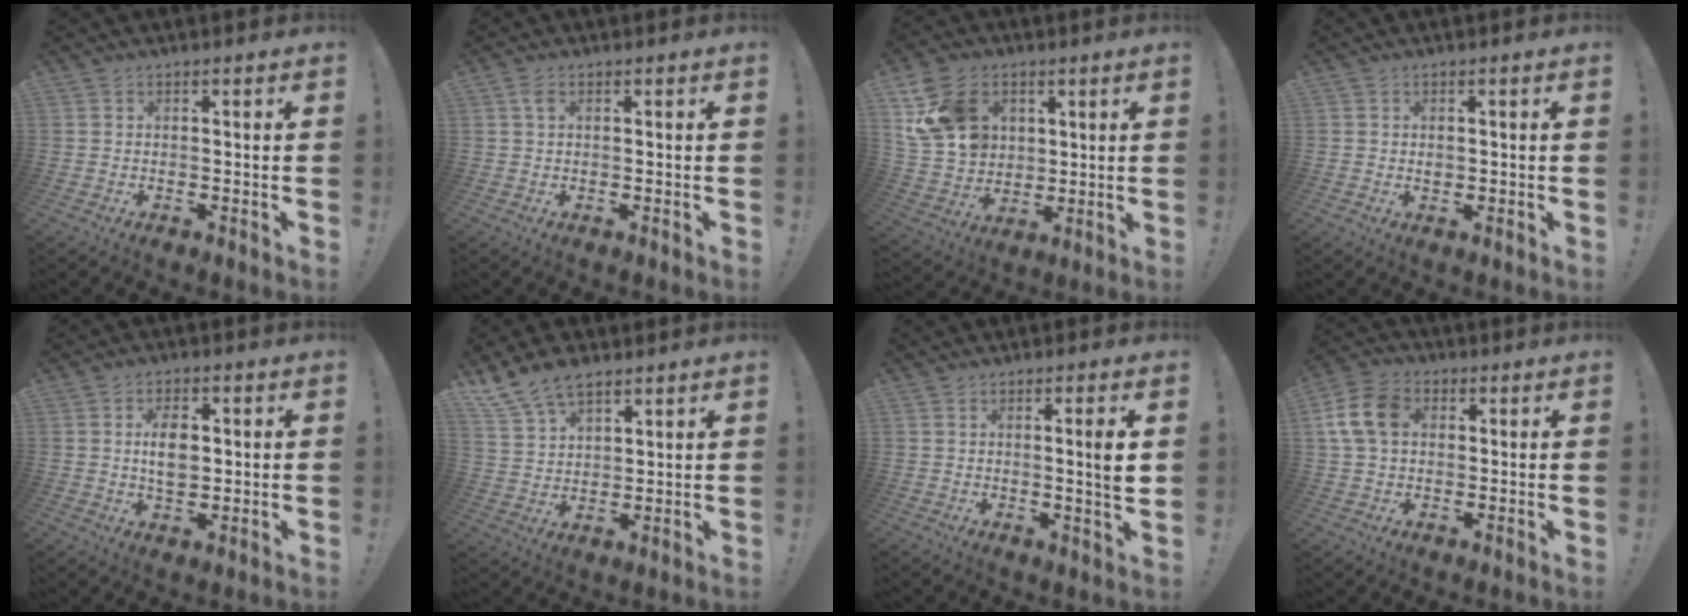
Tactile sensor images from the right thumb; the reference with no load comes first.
{"total": 2.3, "force": [0.9, 1.1, 1.8], "torque": [-0.034, 0.002, 0.015]}
{"total": 15.9, "force": [6.1, 12.6, 7.6], "torque": [-0.134, -0.022, 0.125]}
{"total": 1.0, "force": [0.1, 0.9, 0.4], "torque": [-0.002, -0.001, -0.001]}
{"total": 7.6, "force": [1.0, 4.9, 5.8], "torque": [-0.089, 0.002, 0.013]}
{"total": 10.5, "force": [7.8, 5.4, 4.4], "torque": [-0.091, -0.039, 0.156]}
{"total": 5.5, "force": [0.9, -0.5, 5.4], "torque": [-0.078, -0.011, 0.006]}
{"total": 12.1, "force": [2.6, 8.9, 7.7], "torque": [-0.150, 0.013, 0.053]}